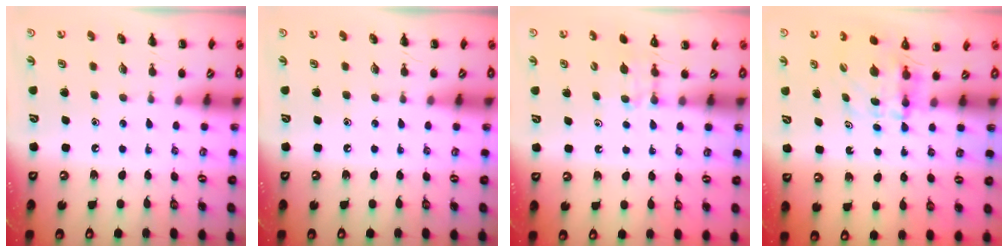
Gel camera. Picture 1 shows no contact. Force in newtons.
{"total": 0.0}
{"total": 5.0, "press": 4.7, "slide": 1.6}
{"total": 4.0, "press": 4.0, "slide": 0.1}